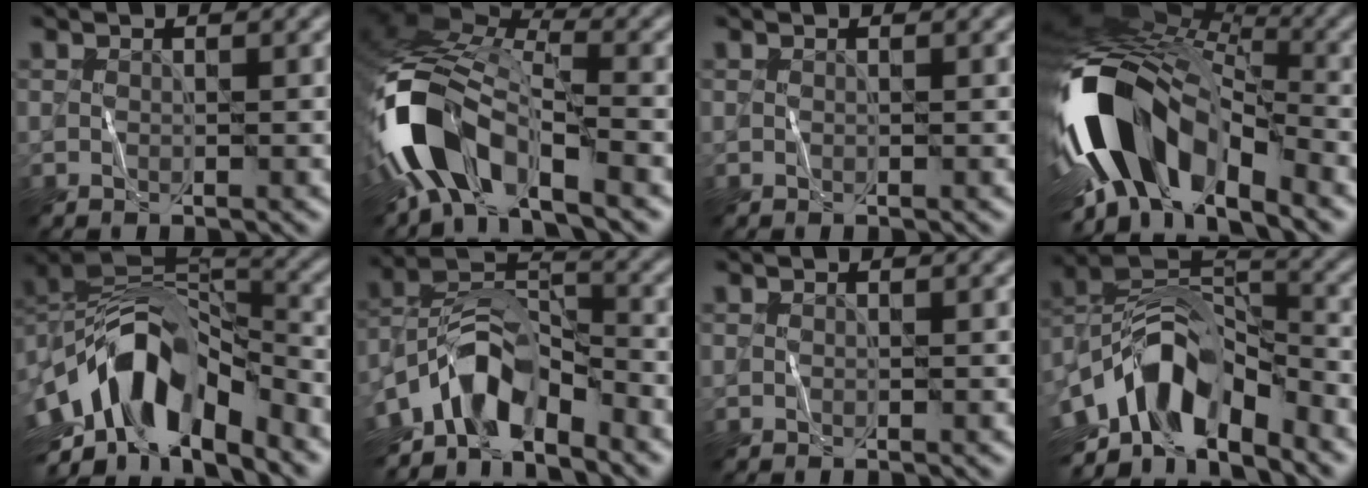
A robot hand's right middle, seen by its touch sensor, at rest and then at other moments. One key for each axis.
{"total": 11.0, "fx": -5.6, "fy": 5.2, "fz": 7.9, "tx": -0.151, "ty": 0.003, "tz": -0.114}
{"total": 0.0}
{"total": 14.1, "fx": -4.8, "fy": 7.5, "fz": 11.0, "tx": -0.208, "ty": 0.009, "tz": -0.097}
{"total": 12.8, "fx": -5.4, "fy": 6.4, "fz": 9.7, "tx": -0.162, "ty": 0.007, "tz": -0.100}
{"total": 7.1, "fx": -5.0, "fy": 3.1, "fz": 3.9, "tx": -0.051, "ty": 0.007, "tz": -0.103}
{"total": 0.0}
{"total": 10.9, "fx": -5.9, "fy": 4.9, "fz": 7.7, "tx": -0.127, "ty": 0.008, "tz": -0.115}